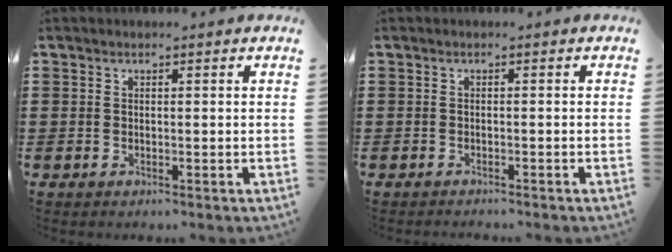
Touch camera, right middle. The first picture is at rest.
{"total": 0.5, "force": [-0.5, 0.0, 0.0], "torque": [-0.001, -0.001, -0.011]}